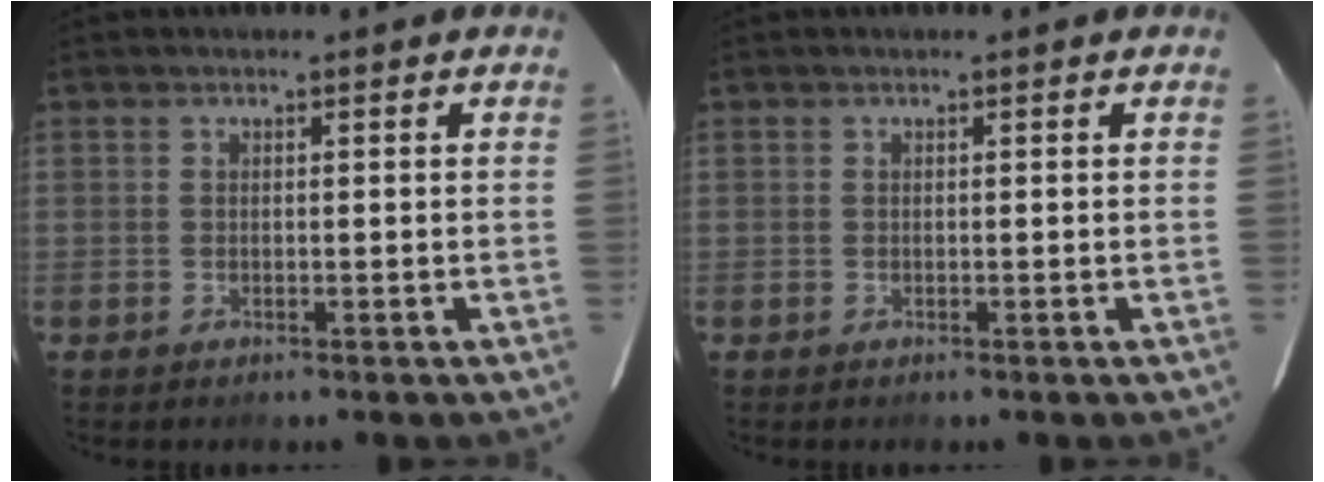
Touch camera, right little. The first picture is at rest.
{"total": 0.0}